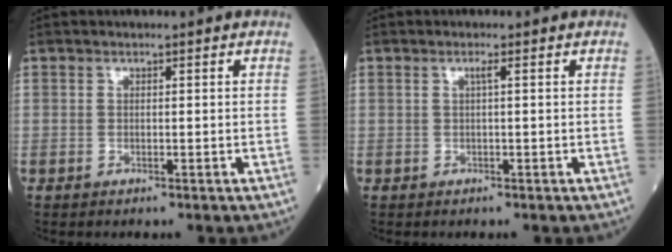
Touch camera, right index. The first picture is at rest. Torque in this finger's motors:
{"motor_torque": [0.13, 0.06, 0.09, 0.03]}